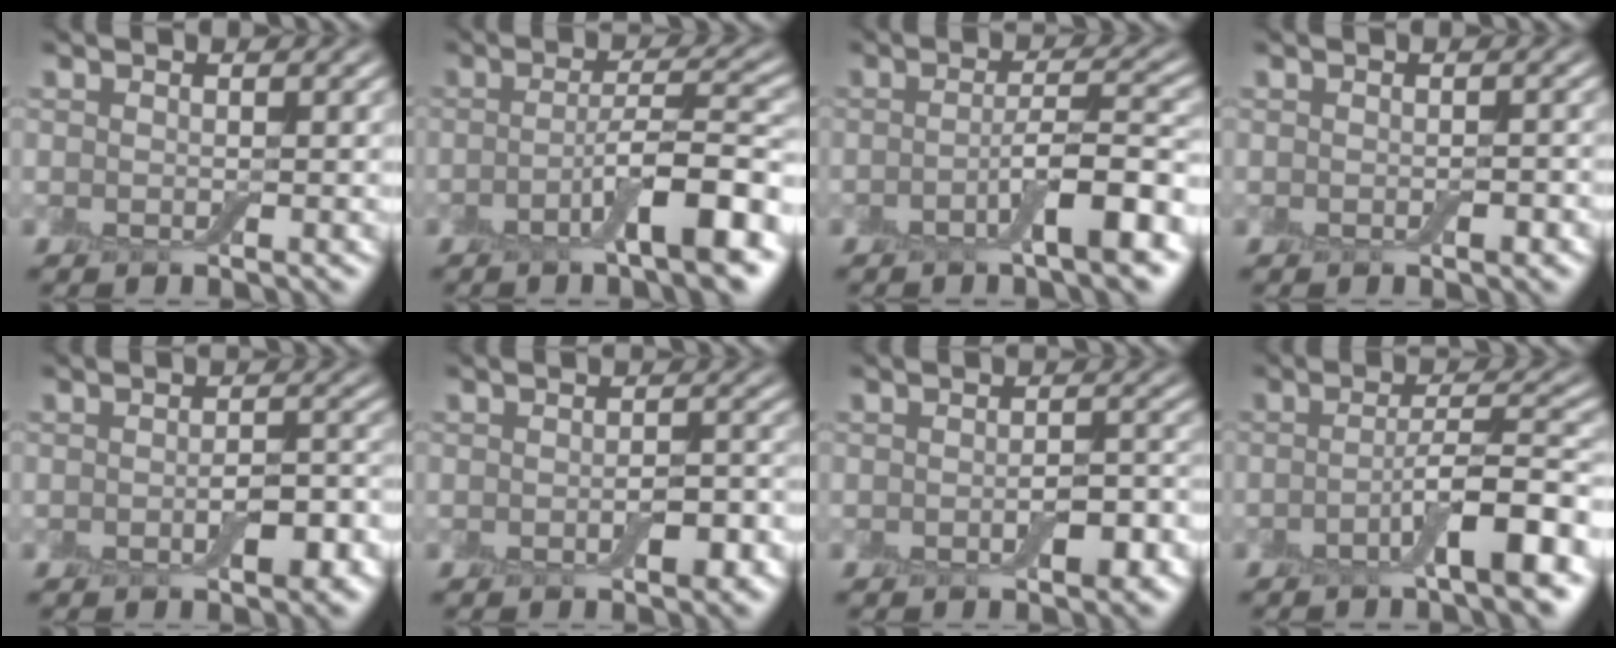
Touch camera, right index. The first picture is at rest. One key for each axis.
{"total": 7.0, "fx": -2.9, "fy": 1.1, "fz": 6.3, "tx": -0.097, "ty": 0.011, "tz": -0.055}
{"total": 5.5, "fx": -2.2, "fy": 0.9, "fz": 5.0, "tx": -0.076, "ty": 0.009, "tz": -0.041}
{"total": 1.0, "fx": -0.4, "fy": 0.4, "fz": 0.8, "tx": -0.012, "ty": 0.001, "tz": -0.003}
{"total": 3.2, "fx": -1.1, "fy": 1.4, "fz": 2.7, "tx": -0.044, "ty": -0.002, "tz": -0.015}
{"total": 2.5, "fx": -0.9, "fy": 1.1, "fz": 2.1, "tx": -0.032, "ty": -0.001, "tz": -0.011}
{"total": 2.9, "fx": -1.0, "fy": 1.3, "fz": 2.4, "tx": -0.038, "ty": -0.001, "tz": -0.013}
{"total": 6.3, "fx": -2.6, "fy": 0.9, "fz": 5.6, "tx": -0.086, "ty": 0.012, "tz": -0.050}